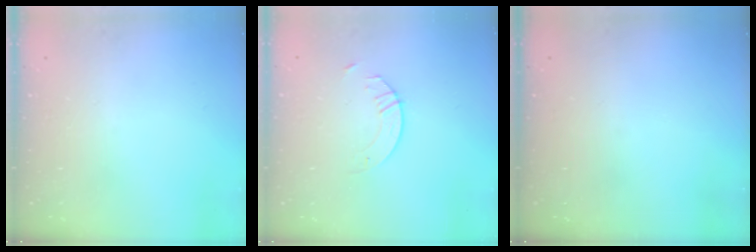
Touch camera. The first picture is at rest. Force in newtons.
{"total": 2.9, "press": 2.9, "slide": 0.3}
{"total": 0.0}